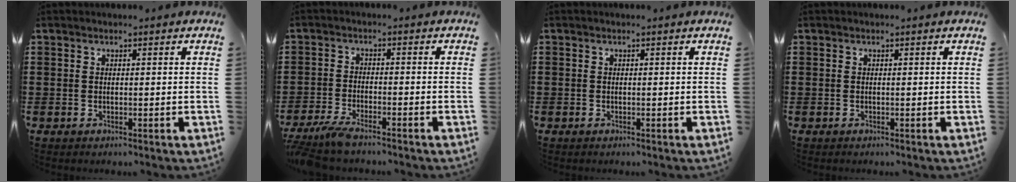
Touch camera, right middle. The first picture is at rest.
{"total": 4.0, "force": [-3.6, 0.2, 1.7], "torque": [-0.050, -0.010, -0.076]}
{"total": 0.0}
{"total": 0.0}